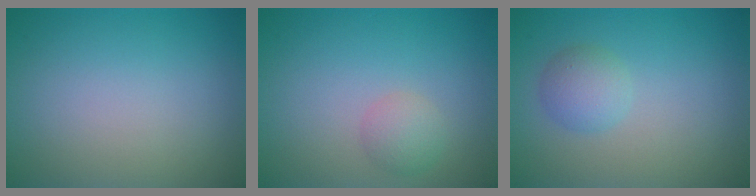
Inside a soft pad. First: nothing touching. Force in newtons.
{"total": 1.8, "press": 1.8, "slide": 0.1}
{"total": 2.2, "press": 2.2, "slide": 0.1}